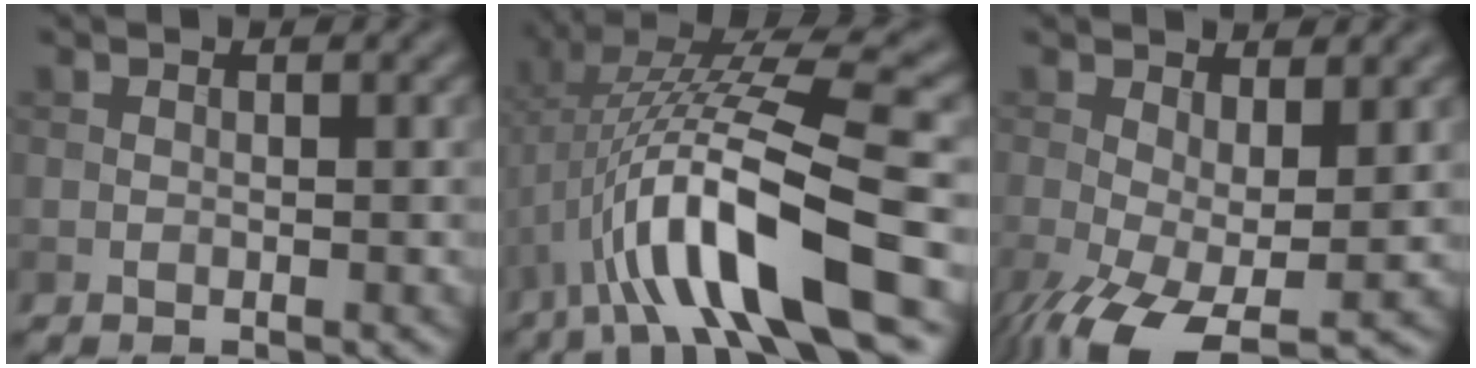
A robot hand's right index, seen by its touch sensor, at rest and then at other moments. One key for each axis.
{"total": 11.9, "fx": -3.2, "fy": 3.0, "fz": 11.0, "tx": -0.207, "ty": 0.018, "tz": -0.058}
{"total": 7.8, "fx": -2.5, "fy": 3.5, "fz": 6.6, "tx": -0.141, "ty": -0.027, "tz": -0.034}